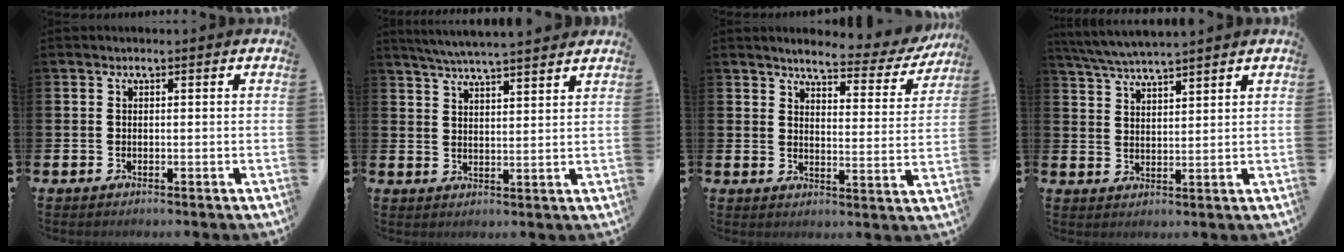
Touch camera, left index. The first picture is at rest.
{"total": 5.2, "force": [5.1, -0.3, 1.1], "torque": [-0.045, -0.022, 0.093]}
{"total": 4.6, "force": [4.2, 1.0, 1.6], "torque": [-0.043, -0.030, 0.064]}
{"total": 4.9, "force": [4.8, -0.1, 1.0], "torque": [-0.044, -0.020, 0.088]}